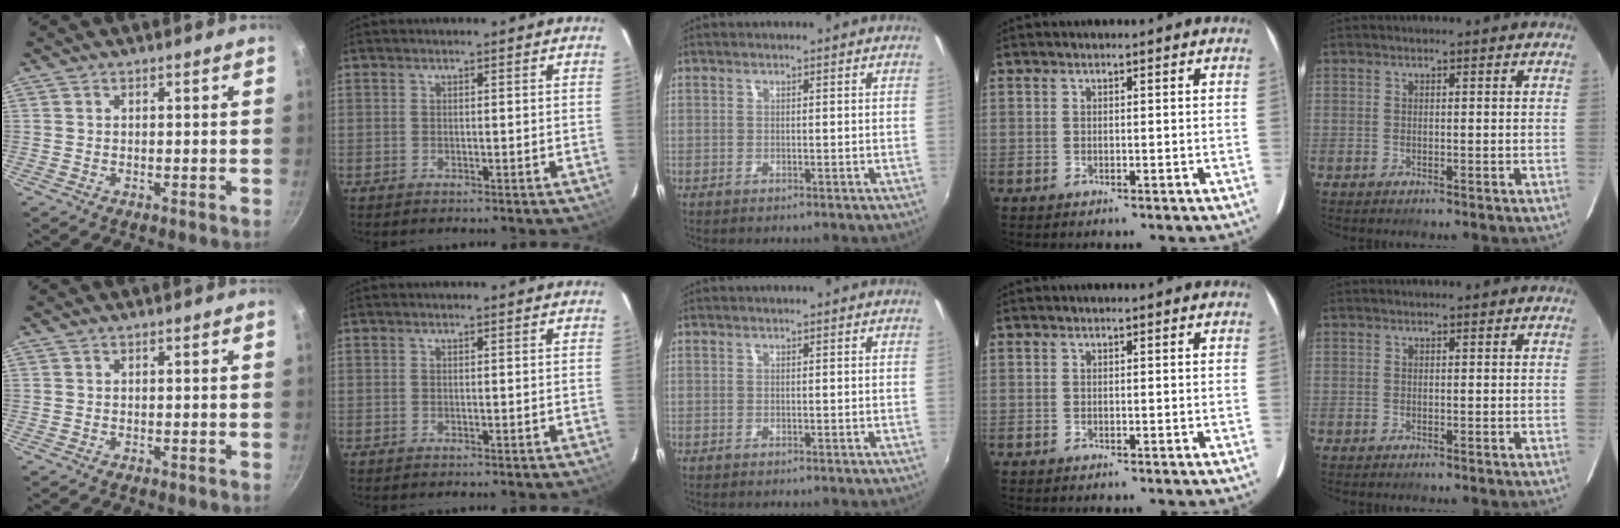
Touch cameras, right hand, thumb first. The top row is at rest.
{}